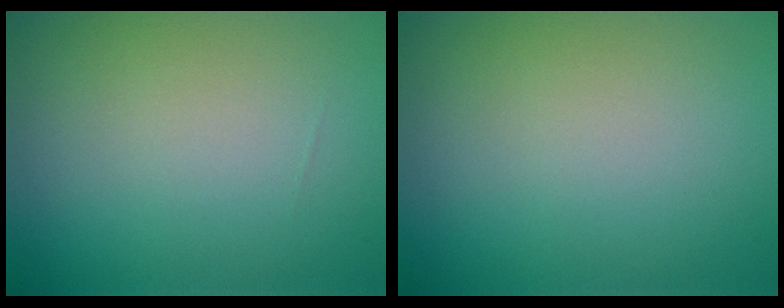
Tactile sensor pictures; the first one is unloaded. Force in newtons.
{"total": 0.0}